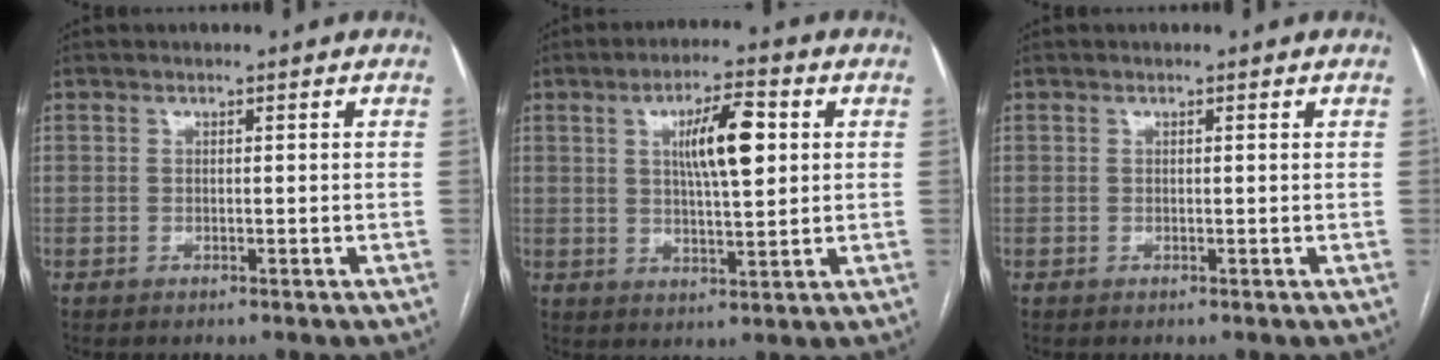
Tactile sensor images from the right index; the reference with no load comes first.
{"total": 8.7, "force": [2.2, 1.9, 8.2], "torque": [-0.139, 0.010, 0.039]}
{"total": 0.0}